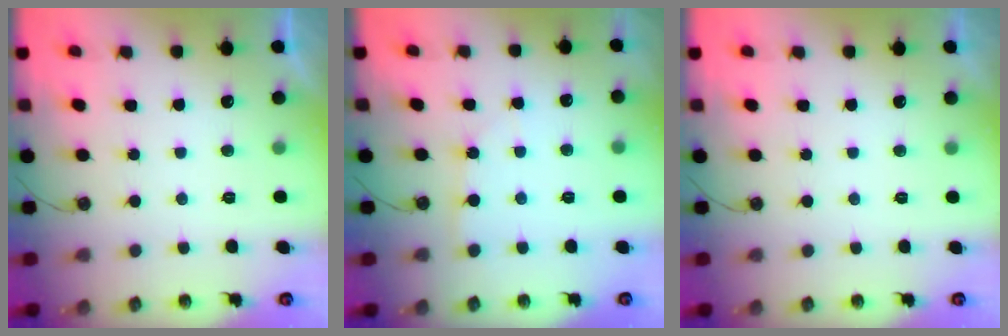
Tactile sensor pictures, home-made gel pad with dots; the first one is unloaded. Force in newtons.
{"total": 3.6, "press": 3.6, "slide": 0.4}
{"total": 0.0}